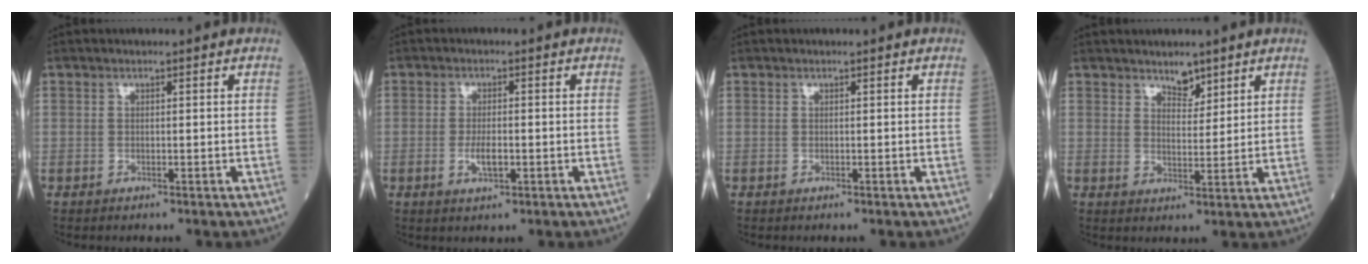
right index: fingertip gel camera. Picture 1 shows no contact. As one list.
[{"total": 3.1, "force": [-0.8, 1.0, 2.8], "torque": [-0.052, 0.001, -0.013]}, {"total": 0.0}, {"total": 3.1, "force": [2.5, 1.4, 1.2], "torque": [-0.016, -0.004, 0.043]}]